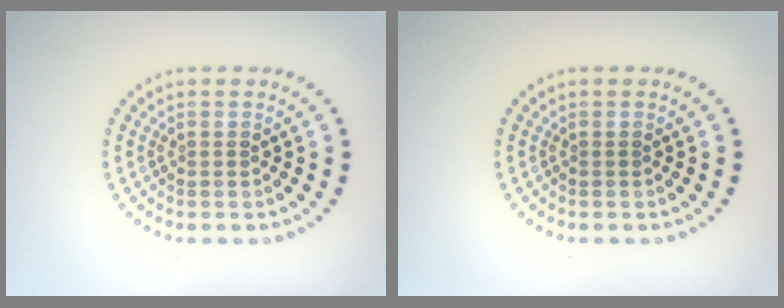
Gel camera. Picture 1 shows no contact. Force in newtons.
{"total": 0.0}